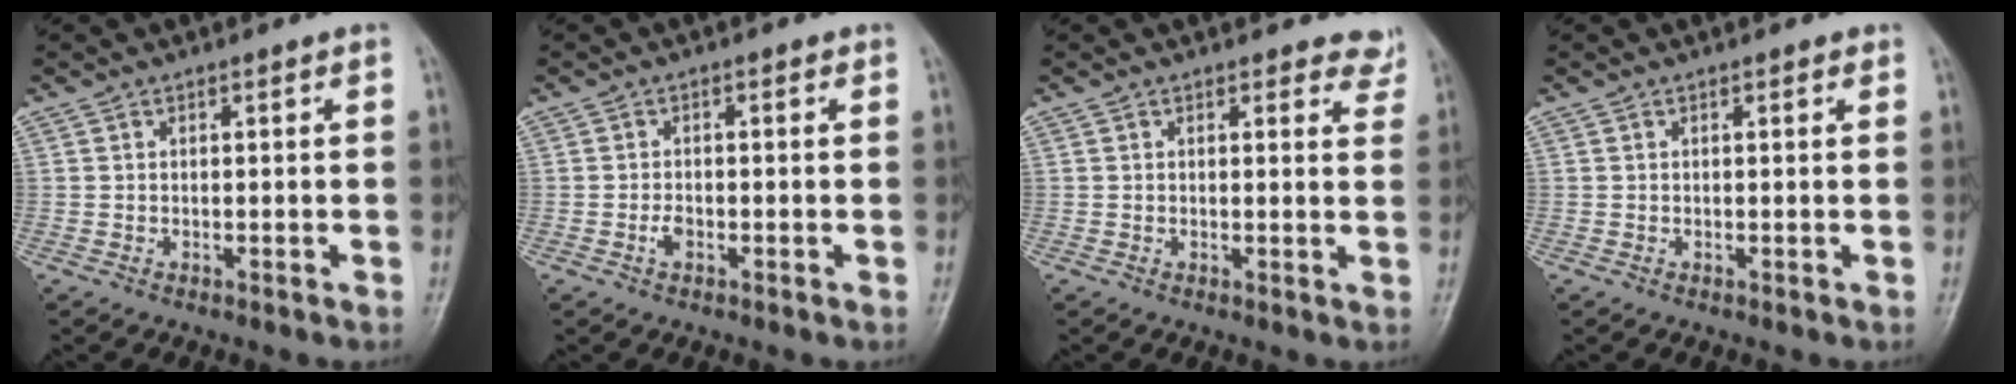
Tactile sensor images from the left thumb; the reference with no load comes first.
{"total": 1.9, "force": [-0.7, 1.2, 1.3], "torque": [-0.018, 0.002, -0.016]}
{"total": 4.2, "force": [3.7, 1.7, 0.7], "torque": [0.025, -0.022, 0.022]}
{"total": 0.7, "force": [0.4, 0.3, 0.5], "torque": [-0.007, -0.002, 0.003]}